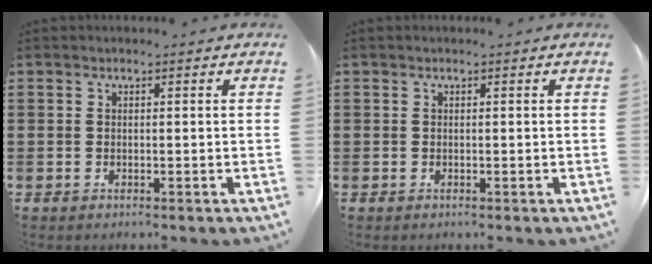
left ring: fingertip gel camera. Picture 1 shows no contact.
{"total": 0.0}